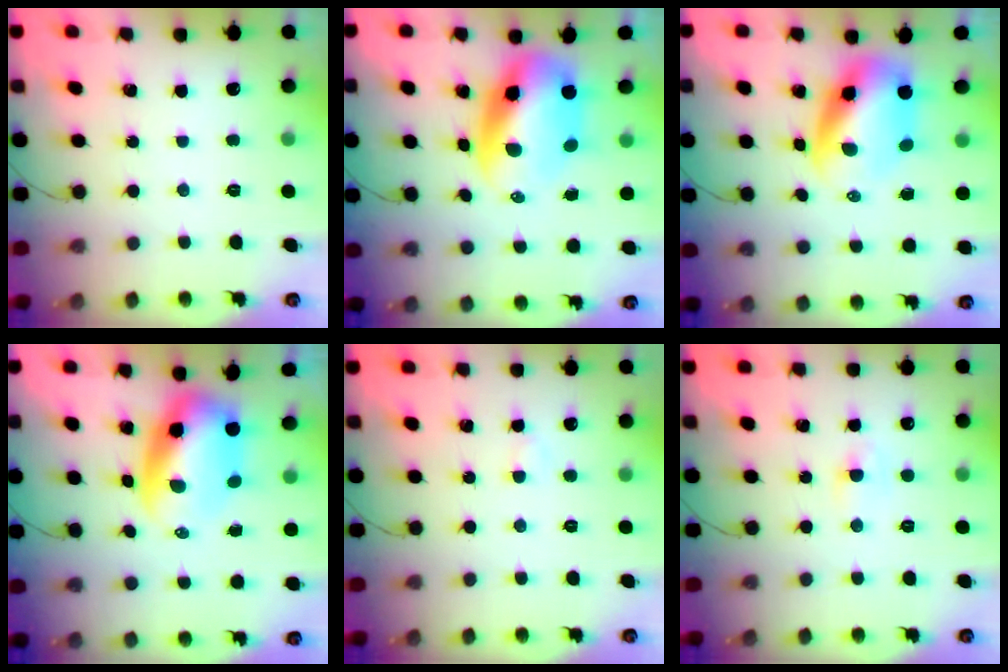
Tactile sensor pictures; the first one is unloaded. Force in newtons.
{"total": 10.9, "press": 10.5, "slide": 2.9}
{"total": 7.6, "press": 7.3, "slide": 2.3}
{"total": 8.0, "press": 7.7, "slide": 2.0}
{"total": 2.0, "press": 1.8, "slide": 0.8}
{"total": 2.8, "press": 2.5, "slide": 1.2}